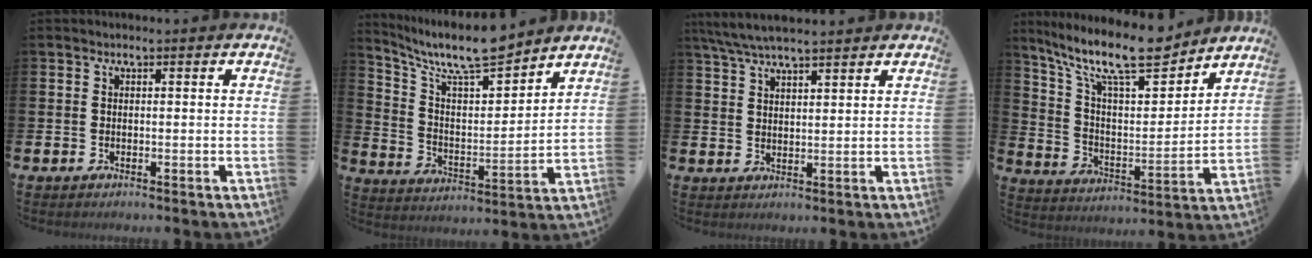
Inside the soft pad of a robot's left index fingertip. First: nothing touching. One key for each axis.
{"total": 10.2, "fx": 9.3, "fy": 1.5, "fz": 3.9, "tx": -0.101, "ty": -0.062, "tz": 0.165}
{"total": 5.5, "fx": 4.9, "fy": 0.8, "fz": 2.2, "tx": -0.055, "ty": -0.013, "tz": 0.090}
{"total": 13.5, "fx": 11.2, "fy": 3.3, "fz": 6.8, "tx": -0.153, "ty": -0.066, "tz": 0.194}